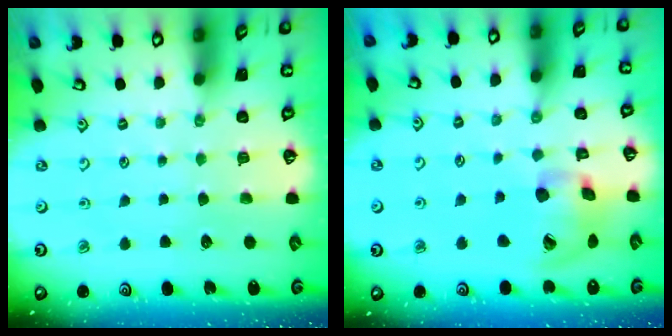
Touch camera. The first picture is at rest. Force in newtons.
{"total": 16.5, "press": 16.3, "slide": 2.5}